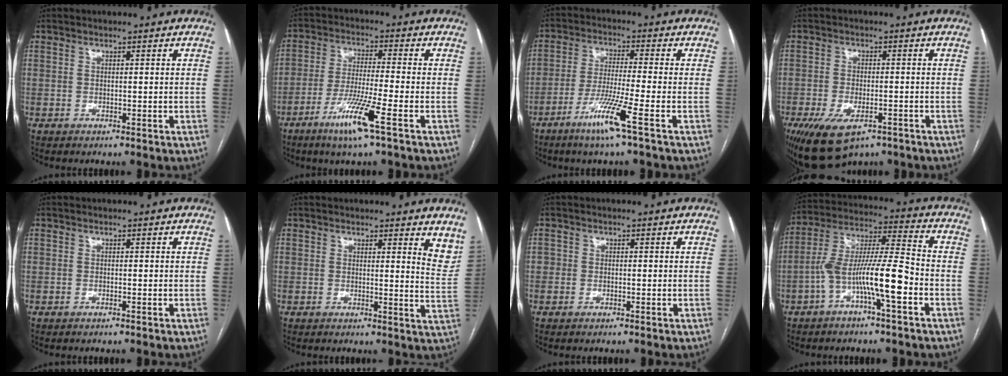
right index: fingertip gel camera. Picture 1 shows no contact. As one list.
[{"total": 9.2, "force": [-4.9, -0.5, 7.8], "torque": [-0.154, -0.017, -0.095]}, {"total": 8.5, "force": [-4.5, -1.2, 7.0], "torque": [-0.137, -0.020, -0.091]}, {"total": 9.6, "force": [-5.9, 4.4, 6.3], "torque": [-0.115, -0.012, -0.091]}, {"total": 0.0}, {"total": 5.8, "force": [5.0, 0.7, 2.9], "torque": [-0.025, -0.033, 0.032]}, {"total": 0.9, "force": [-0.2, 0.9, 0.3], "torque": [0.001, 0.004, -0.005]}, {"total": 12.5, "force": [-4.7, 1.3, 11.5], "torque": [-0.221, 0.021, -0.084]}]